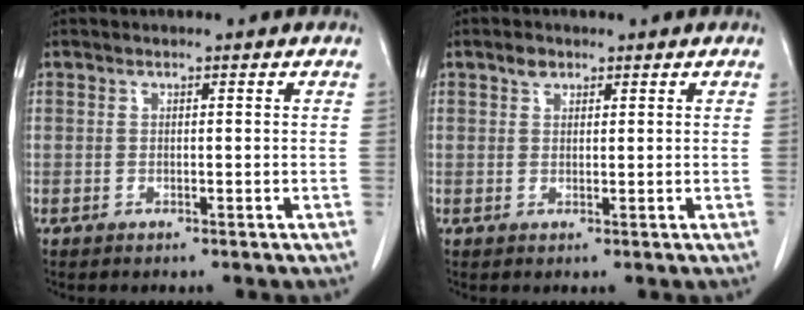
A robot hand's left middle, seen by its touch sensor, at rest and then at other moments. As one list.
[{"total": 1.5, "force": [1.1, 0.9, 0.6], "torque": [-0.011, 0.001, 0.018]}]